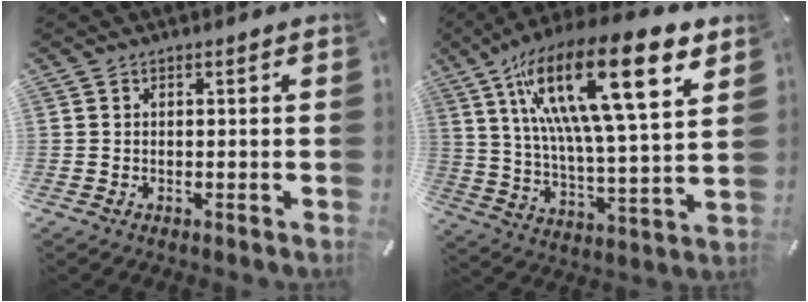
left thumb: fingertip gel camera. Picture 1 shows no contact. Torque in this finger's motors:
{"motor_torque": [3.10, 1.91, 2.14, -0.63, 1.02]}